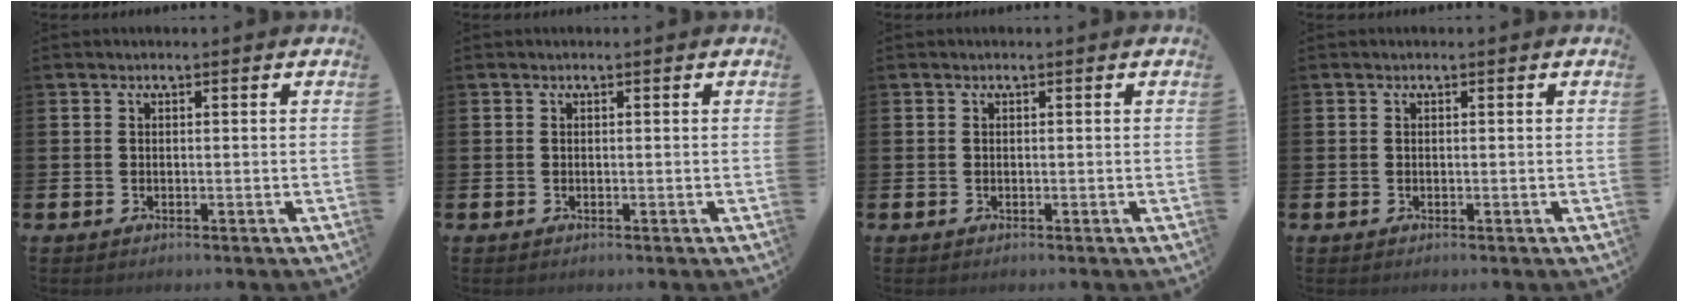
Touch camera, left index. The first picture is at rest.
{"total": 0.0}
{"total": 0.0}
{"total": 0.0}